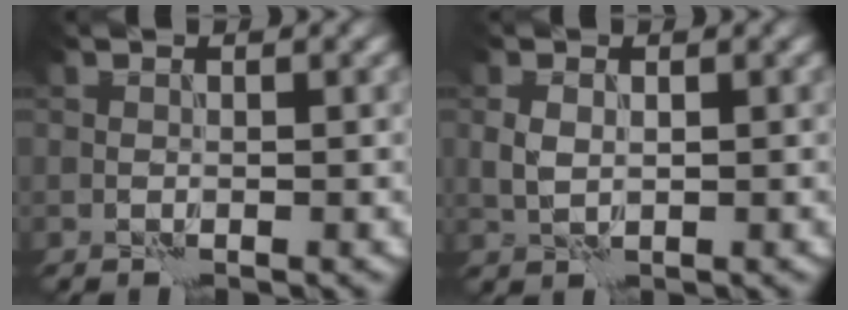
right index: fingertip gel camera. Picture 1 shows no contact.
{"total": 1.3, "force": [0.2, 0.9, 0.9], "torque": [-0.024, 0.001, 0.006]}